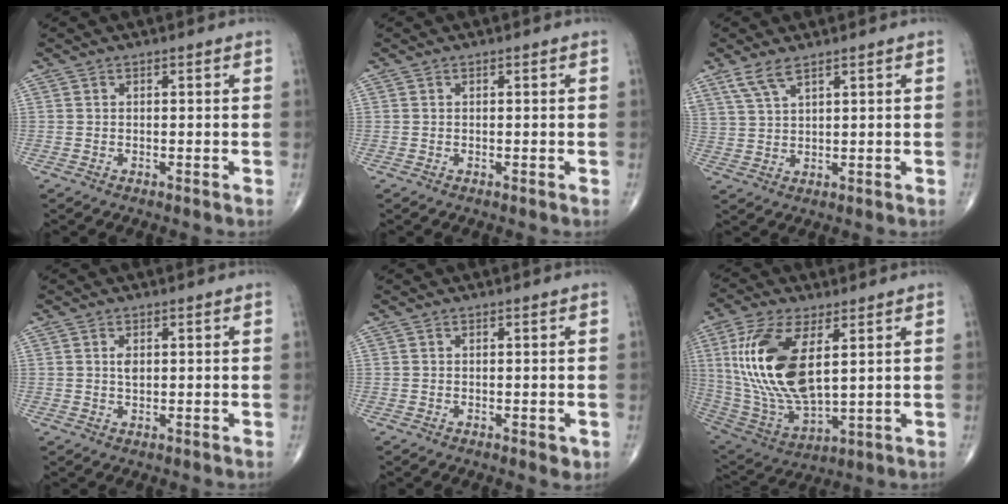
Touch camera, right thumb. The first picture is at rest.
{"total": 0.0}
{"total": 4.5, "force": [3.2, 1.2, 2.9], "torque": [-0.071, -0.007, 0.073]}
{"total": 1.8, "force": [0.4, 1.0, 1.4], "torque": [-0.024, -0.002, 0.008]}
{"total": 1.5, "force": [-0.4, 0.7, 1.2], "torque": [-0.007, -0.001, -0.006]}
{"total": 20.0, "force": [4.6, 9.1, 17.2], "torque": [-0.357, -0.025, 0.098]}